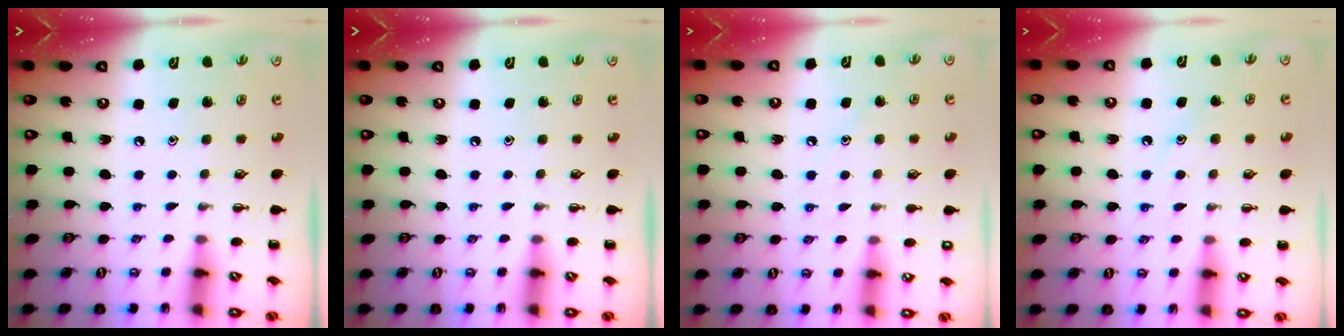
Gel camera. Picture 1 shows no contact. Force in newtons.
{"total": 0.0}
{"total": 6.8, "press": 6.6, "slide": 1.9}
{"total": 8.6, "press": 8.5, "slide": 1.3}